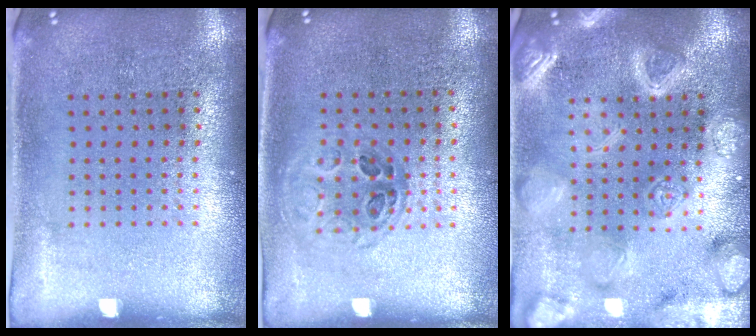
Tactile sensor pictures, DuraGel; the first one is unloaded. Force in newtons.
{"total": 0.9, "press": 0.9, "slide": 0.2}
{"total": 5.7, "press": 5.6, "slide": 0.7}